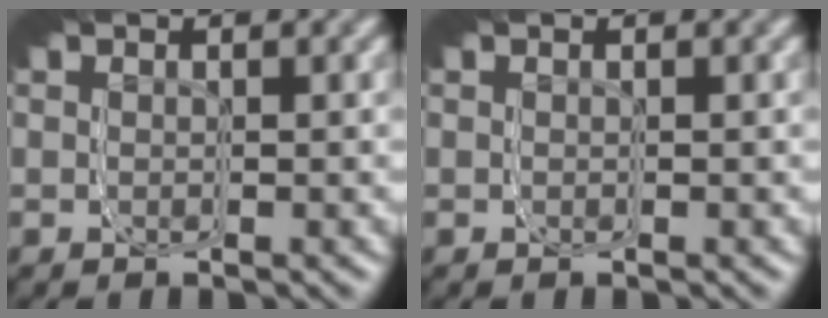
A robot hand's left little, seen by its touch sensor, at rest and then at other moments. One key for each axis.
{"total": 0.0}